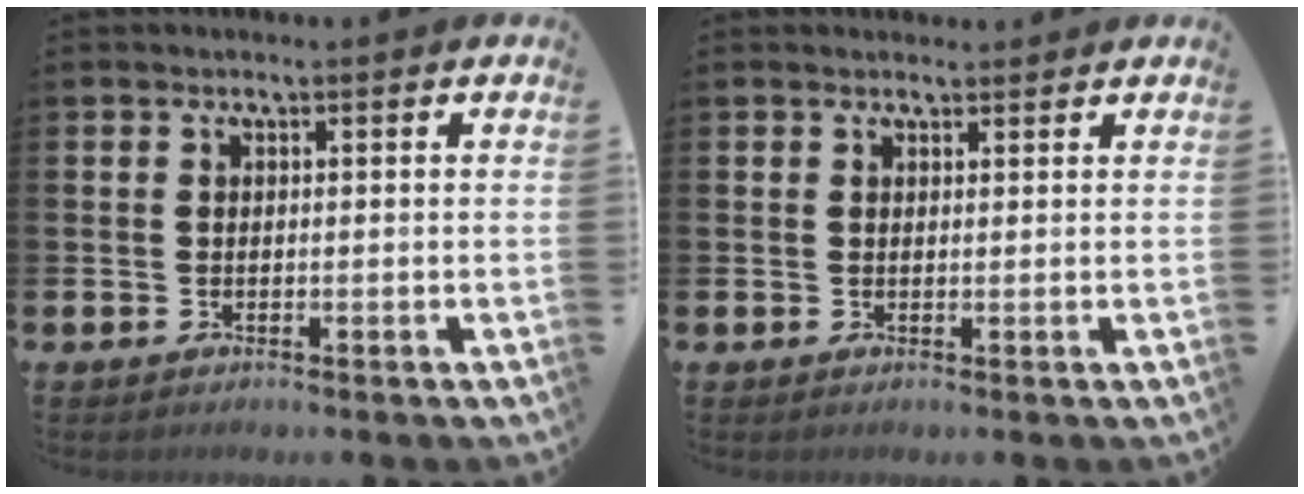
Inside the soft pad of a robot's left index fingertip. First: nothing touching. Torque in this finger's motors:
{"motor_torque": [0.53, -0.91, 0.01, 0.00]}